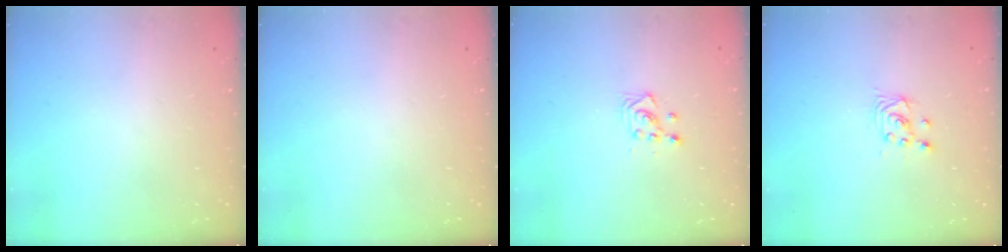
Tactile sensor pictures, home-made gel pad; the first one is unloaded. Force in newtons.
{"total": 0.0}
{"total": 3.0, "press": 3.0, "slide": 0.5}
{"total": 2.5, "press": 2.5, "slide": 0.2}